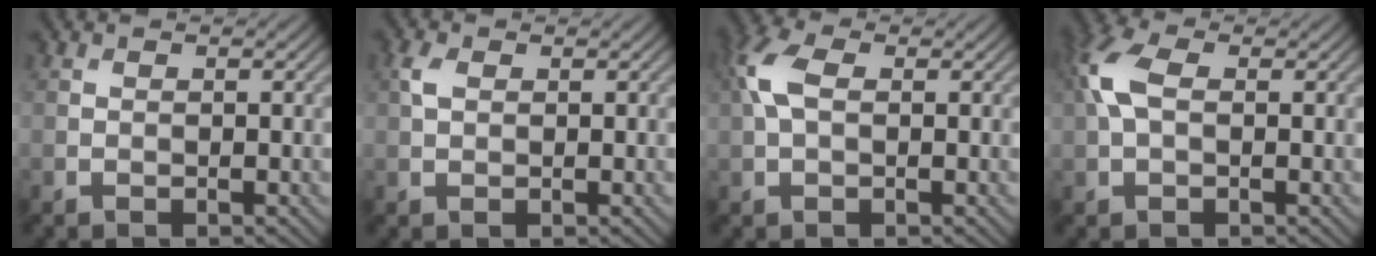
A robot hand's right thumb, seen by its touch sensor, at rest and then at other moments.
{"total": 1.9, "force": [0.6, 1.2, 1.3], "torque": [-0.034, 0.004, 0.011]}
{"total": 4.9, "force": [1.0, 2.8, 3.9], "torque": [-0.103, 0.016, 0.012]}
{"total": 5.5, "force": [0.9, 3.1, 4.4], "torque": [-0.117, 0.018, 0.010]}